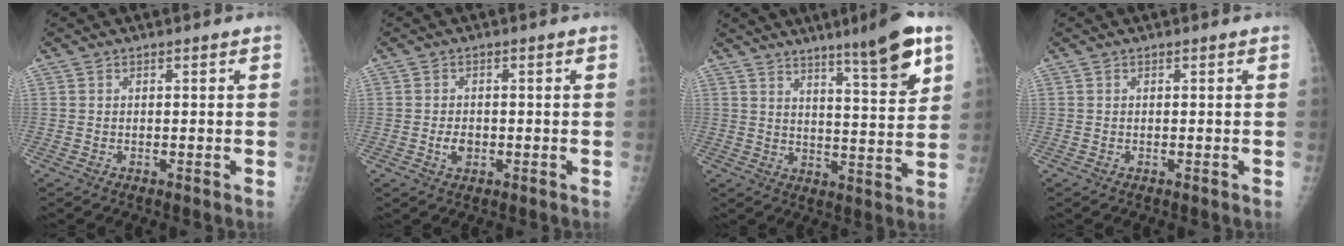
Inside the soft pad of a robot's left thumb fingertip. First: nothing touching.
{"total": 2.9, "force": [-0.8, 2.0, 1.9], "torque": [-0.027, 0.004, -0.012]}
{"total": 12.2, "force": [7.5, 1.5, 9.4], "torque": [-0.127, -0.042, 0.113]}
{"total": 0.0}